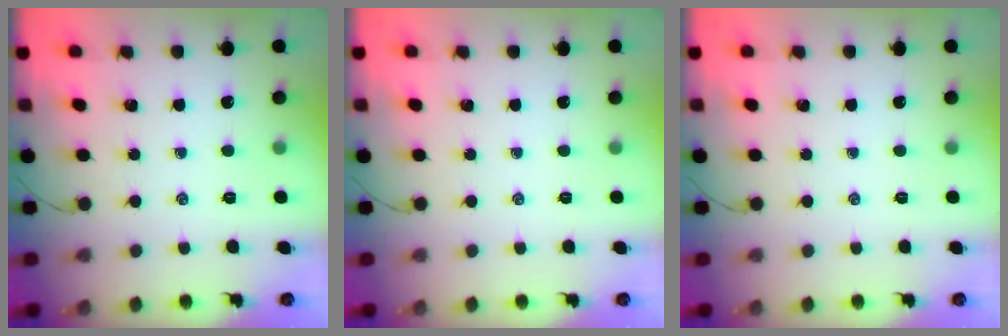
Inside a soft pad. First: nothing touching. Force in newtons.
{"total": 0.0}
{"total": 0.0}